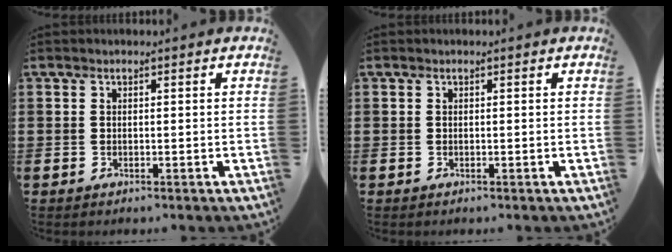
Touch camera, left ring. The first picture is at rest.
{"total": 0.0}